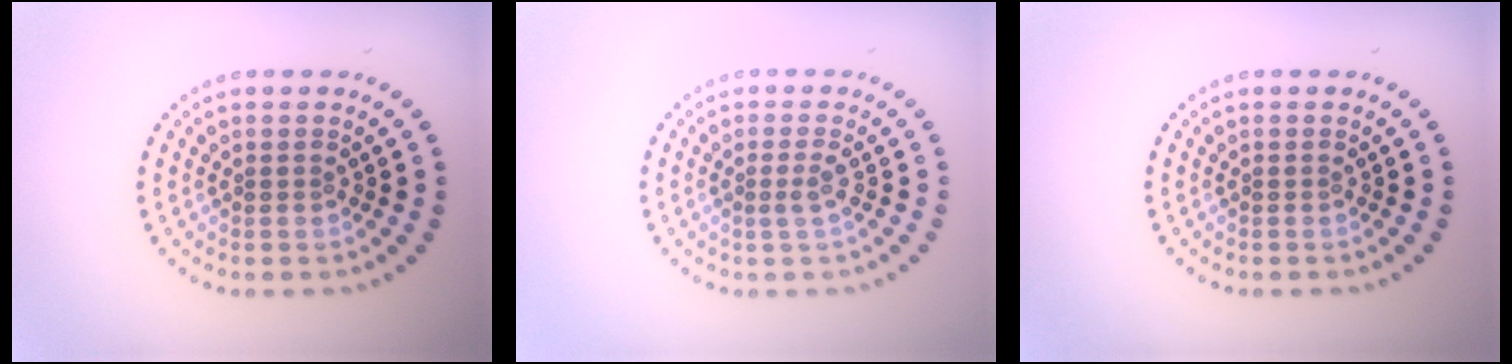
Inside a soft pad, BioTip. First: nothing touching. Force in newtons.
{"total": 1.2, "press": 0.9, "slide": 0.7}
{"total": 0.0}